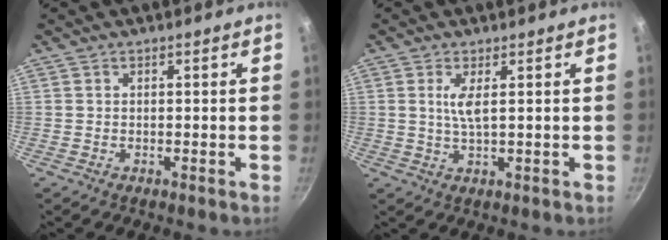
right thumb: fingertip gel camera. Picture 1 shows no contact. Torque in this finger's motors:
{"motor_torque": [0.18, 0.31, 0.63, 0.32, 0.07]}